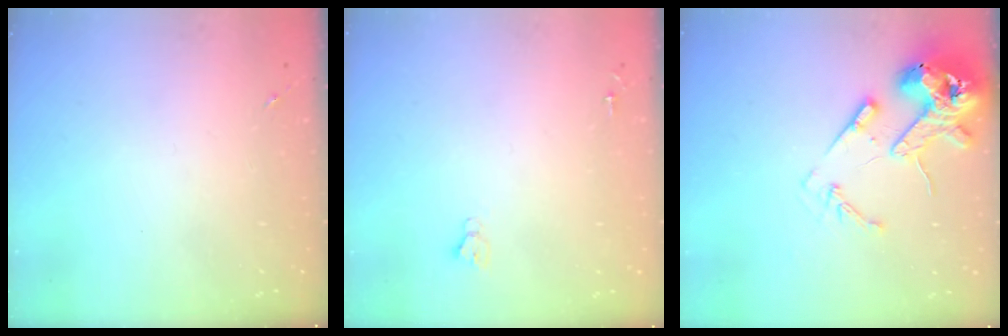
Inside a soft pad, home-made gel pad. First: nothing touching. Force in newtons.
{"total": 2.7, "press": 2.7, "slide": 0.0}
{"total": 14.8, "press": 14.6, "slide": 2.1}